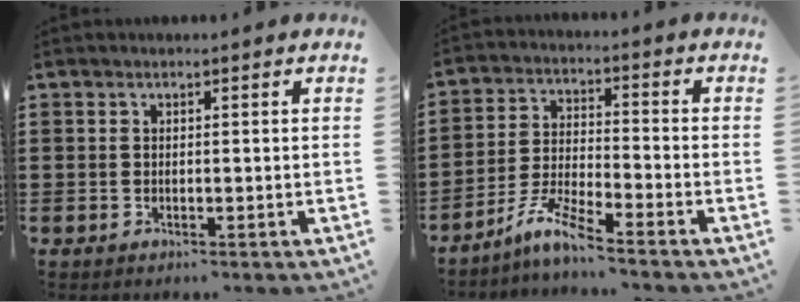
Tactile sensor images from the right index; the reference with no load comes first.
{"total": 6.3, "force": [-5.4, 0.0, 3.2], "torque": [-0.089, -0.014, -0.111]}